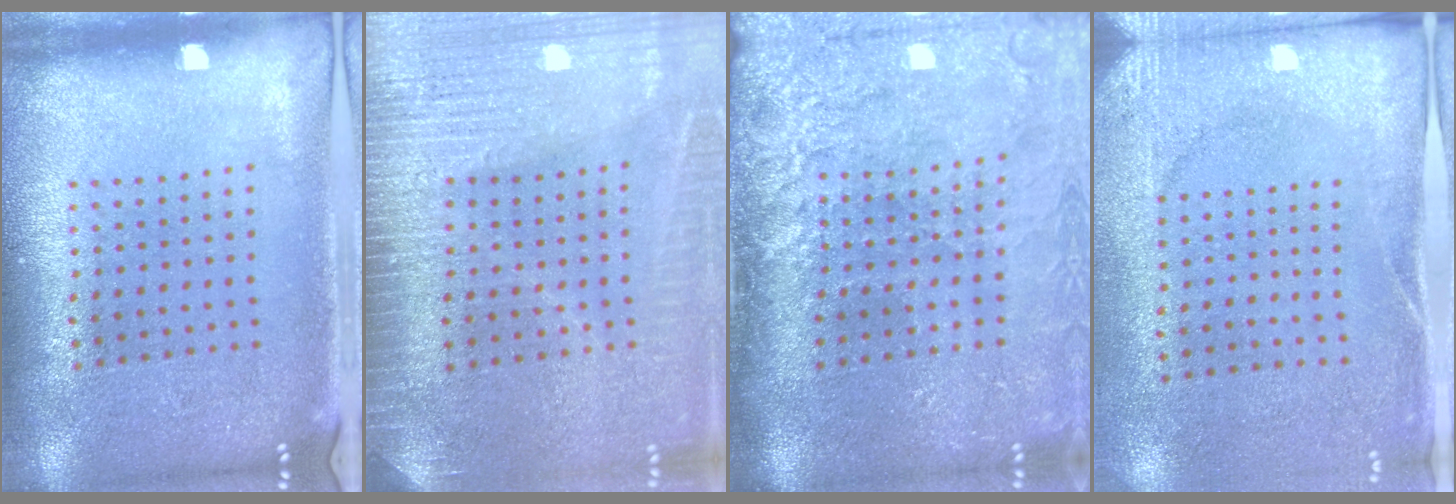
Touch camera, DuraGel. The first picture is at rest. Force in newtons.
{"total": 3.4, "press": 3.1, "slide": 1.5}
{"total": 4.6, "press": 3.8, "slide": 2.7}
{"total": 2.6, "press": 2.0, "slide": 1.6}